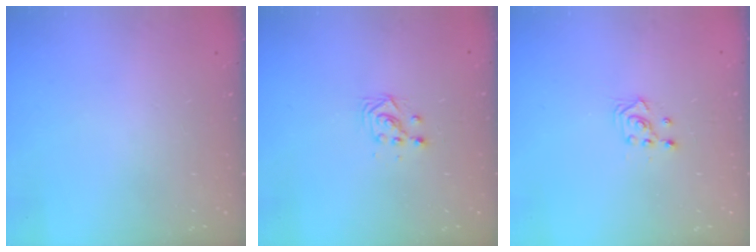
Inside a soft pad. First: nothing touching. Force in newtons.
{"total": 3.2, "press": 3.2, "slide": 0.2}
{"total": 2.9, "press": 2.9, "slide": 0.2}